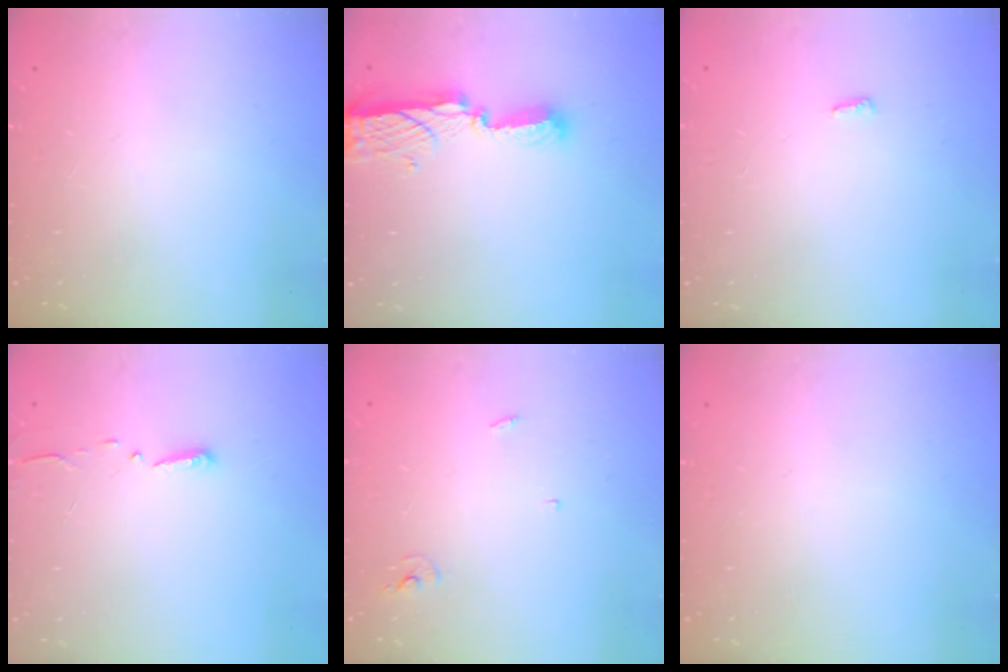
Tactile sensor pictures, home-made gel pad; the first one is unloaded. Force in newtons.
{"total": 8.3, "press": 8.3, "slide": 0.8}
{"total": 2.8, "press": 2.8, "slide": 0.4}
{"total": 3.0, "press": 2.9, "slide": 0.3}
{"total": 2.4, "press": 2.4, "slide": 0.2}
{"total": 0.0}